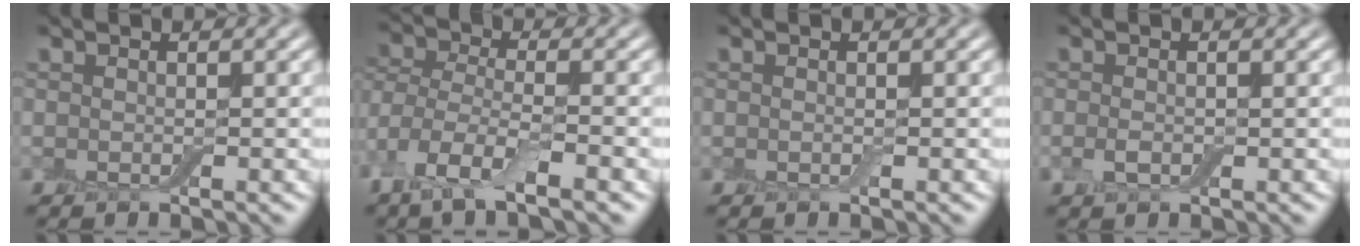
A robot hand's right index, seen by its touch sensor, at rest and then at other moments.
{"total": 7.8, "force": [-3.8, 3.6, 5.8], "torque": [-0.127, -0.009, -0.079]}
{"total": 0.0}
{"total": 1.2, "force": [-0.2, 0.6, 1.0], "torque": [-0.024, 0.001, -0.009]}